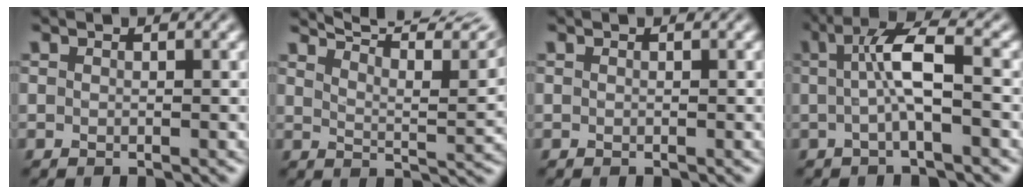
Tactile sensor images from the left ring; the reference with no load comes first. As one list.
[{"total": 12.6, "force": [10.5, 2.6, 6.4], "torque": [-0.095, 0.020, 0.122]}, {"total": 0.0}, {"total": 4.6, "force": [-0.1, 0.9, 4.5], "torque": [-0.082, 0.009, -0.005]}]